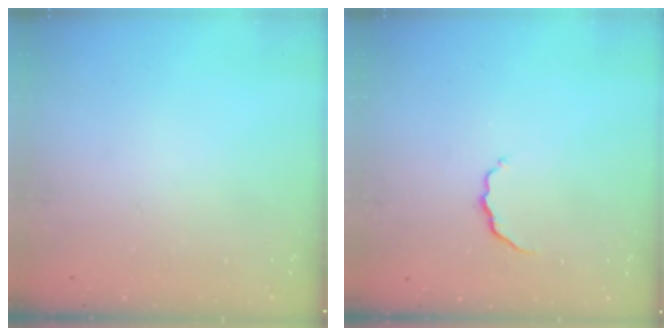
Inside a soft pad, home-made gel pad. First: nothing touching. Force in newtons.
{"total": 5.1, "press": 5.0, "slide": 1.1}